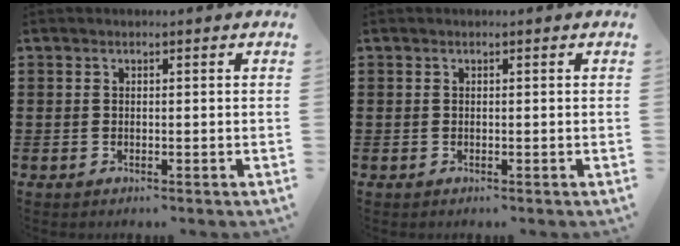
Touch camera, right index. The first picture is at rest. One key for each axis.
{"total": 0.0}